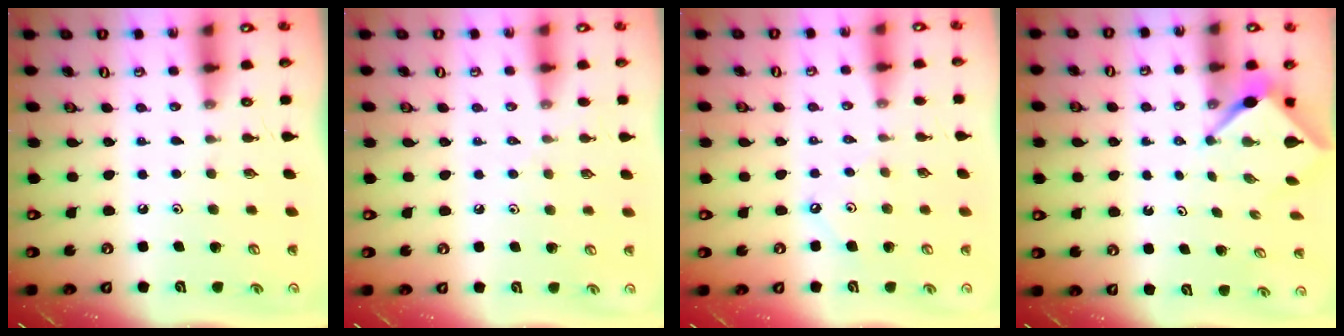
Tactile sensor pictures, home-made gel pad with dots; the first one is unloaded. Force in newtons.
{"total": 3.9, "press": 3.8, "slide": 0.9}
{"total": 3.0, "press": 2.9, "slide": 0.4}
{"total": 3.1, "press": 3.1, "slide": 0.2}